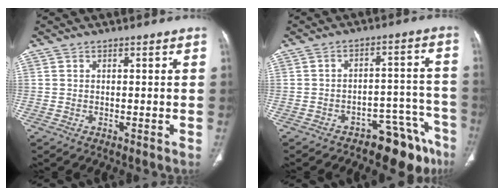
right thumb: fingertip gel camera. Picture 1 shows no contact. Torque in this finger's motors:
{"motor_torque": [0.87, 1.40, -0.17, -0.02, 0.20]}